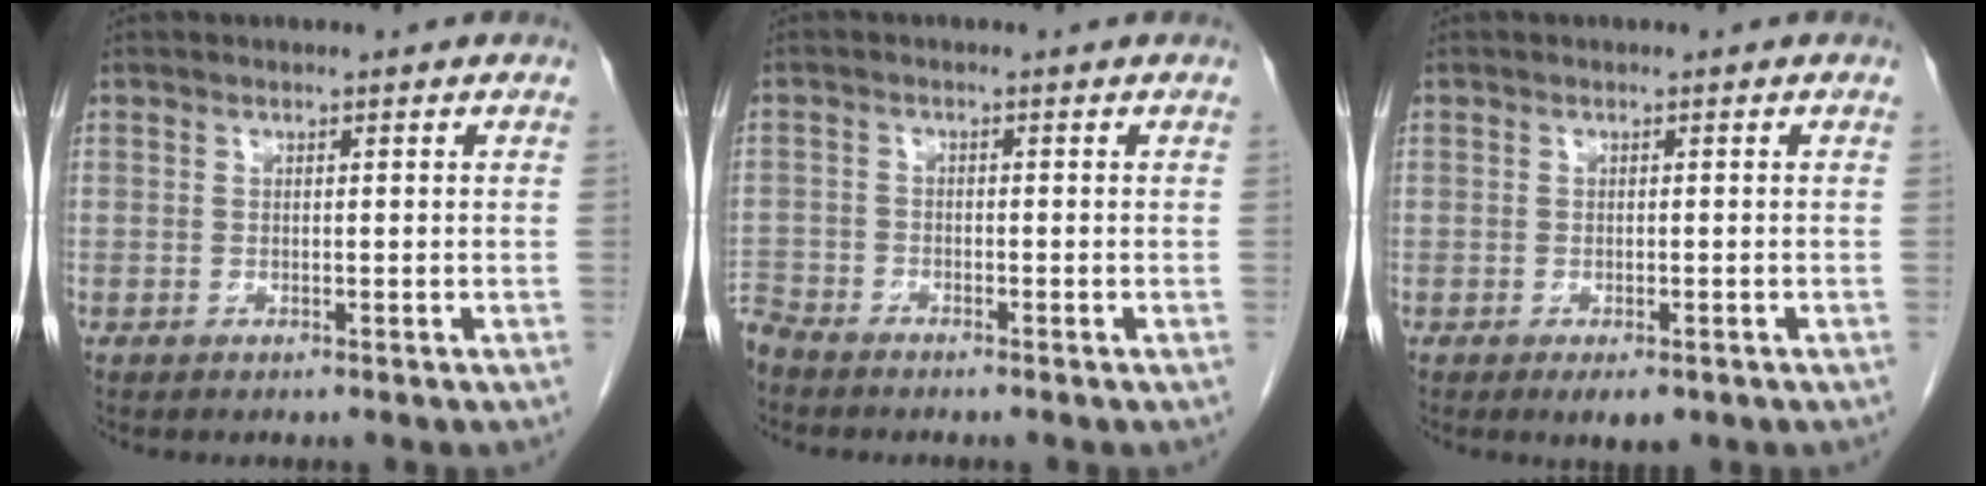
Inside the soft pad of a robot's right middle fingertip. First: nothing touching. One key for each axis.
{"total": 3.9, "fx": -3.8, "fy": 0.8, "fz": 0.4, "tx": 0.000, "ty": -0.010, "tz": -0.075}
{"total": 2.9, "fx": -1.7, "fy": 1.2, "fz": 2.0, "tx": -0.022, "ty": -0.002, "tz": -0.017}